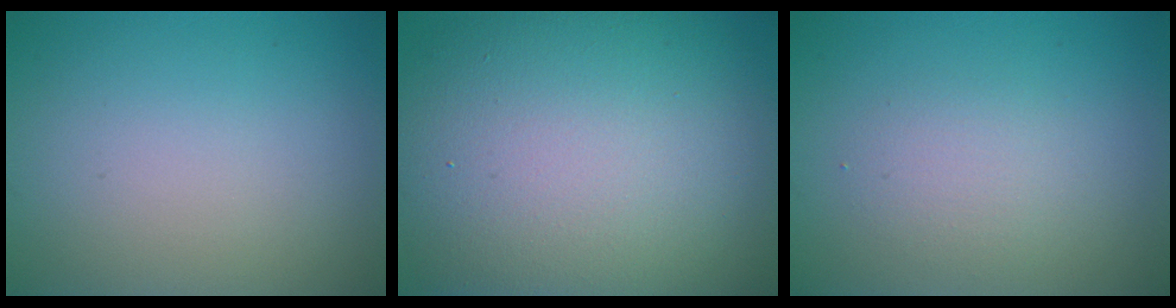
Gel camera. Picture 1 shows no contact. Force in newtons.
{"total": 15.9, "press": 15.8, "slide": 1.3}
{"total": 2.0, "press": 2.0, "slide": 0.2}